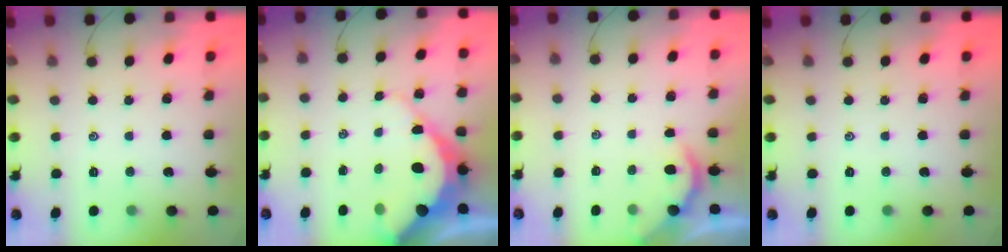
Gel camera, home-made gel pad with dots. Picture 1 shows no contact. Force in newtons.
{"total": 12.5, "press": 12.4, "slide": 1.6}
{"total": 1.8, "press": 1.7, "slide": 0.3}
{"total": 0.0}